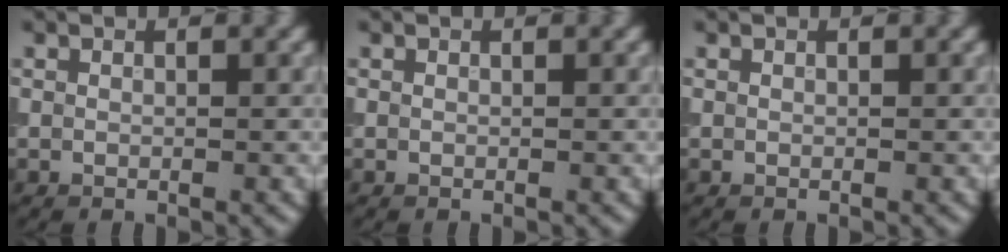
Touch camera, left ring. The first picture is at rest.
{"total": 0.0}
{"total": 0.0}